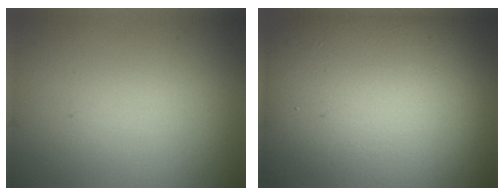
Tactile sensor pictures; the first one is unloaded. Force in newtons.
{"total": 20.6, "press": 20.5, "slide": 1.3}